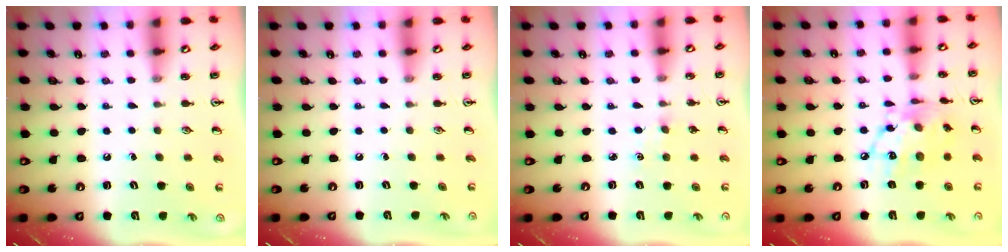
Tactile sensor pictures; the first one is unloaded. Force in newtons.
{"total": 0.0}
{"total": 0.6, "press": 0.6, "slide": 0.2}
{"total": 14.9, "press": 14.8, "slide": 1.4}